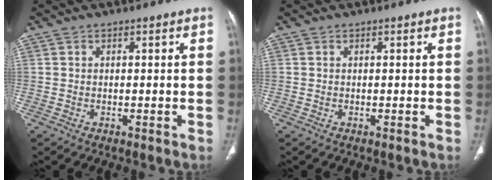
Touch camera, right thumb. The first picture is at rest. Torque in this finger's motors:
{"motor_torque": [0.53, 0.41, -0.23, 0.17, 0.03]}